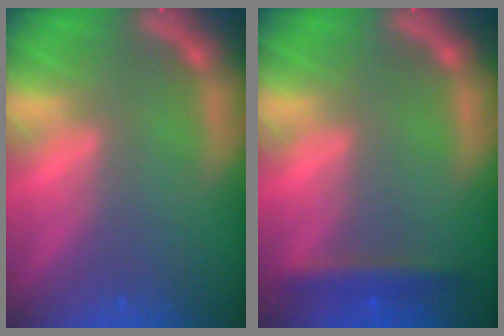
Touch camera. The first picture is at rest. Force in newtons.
{"total": 2.4}